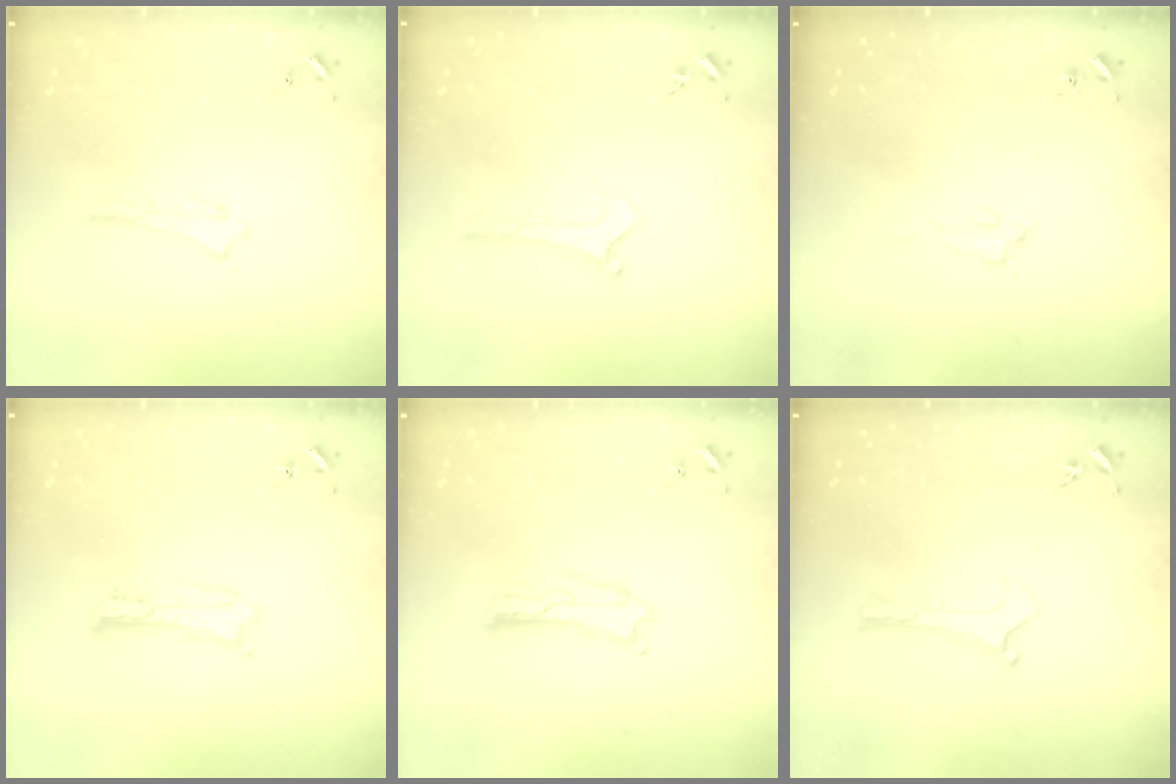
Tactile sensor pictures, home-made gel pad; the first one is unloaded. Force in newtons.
{"total": 0.0}
{"total": 1.4, "press": 1.4, "slide": 0.2}
{"total": 0.9, "press": 0.9, "slide": 0.2}
{"total": 1.0, "press": 1.0, "slide": 0.2}
{"total": 0.0}